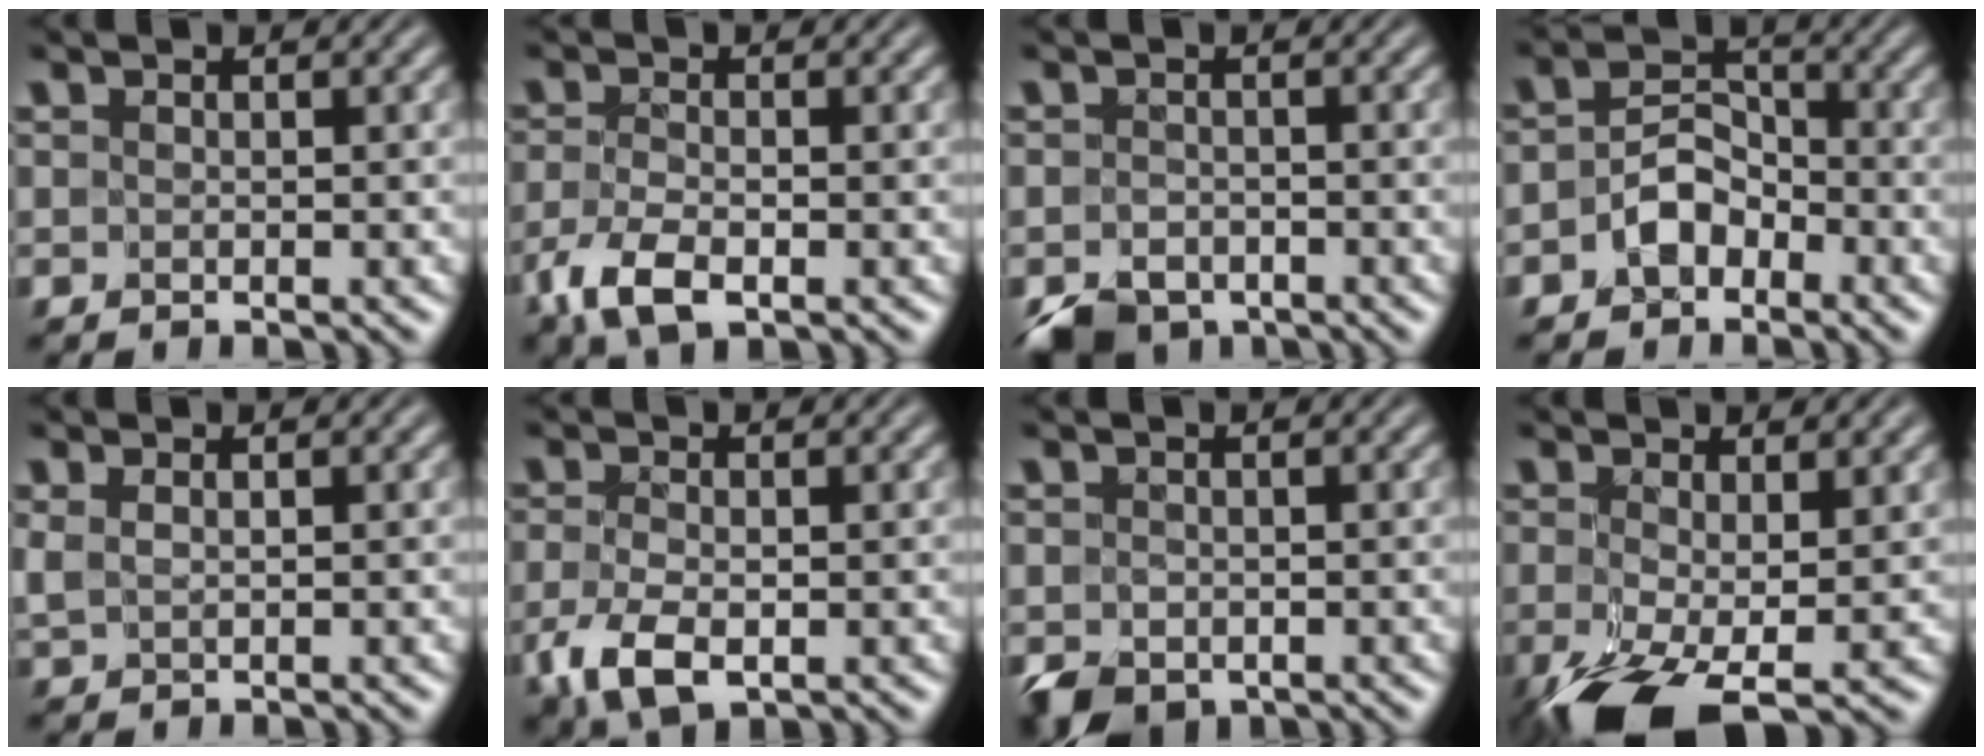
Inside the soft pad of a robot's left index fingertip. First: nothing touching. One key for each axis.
{"total": 3.7, "fx": -2.1, "fy": 1.5, "fz": 2.6, "tx": -0.065, "ty": -0.006, "tz": -0.046}
{"total": 3.4, "fx": -2.6, "fy": 1.8, "fz": 0.9, "tx": -0.012, "ty": -0.005, "tz": -0.050}
{"total": 3.0, "fx": -1.7, "fy": 2.1, "fz": 1.3, "tx": -0.017, "ty": 0.013, "tz": -0.033}
{"total": 0.8, "fx": 0.4, "fy": 0.4, "fz": 0.6, "tx": -0.016, "ty": 0.002, "tz": 0.013}
{"total": 4.3, "fx": -1.9, "fy": 2.2, "fz": 3.1, "tx": -0.078, "ty": -0.010, "tz": -0.038}
{"total": 2.3, "fx": -1.3, "fy": 1.6, "fz": 1.0, "tx": -0.016, "ty": -0.009, "tz": -0.026}
{"total": 6.9, "fx": -2.8, "fy": 2.9, "fz": 5.5, "tx": -0.121, "ty": -0.023, "tz": -0.048}